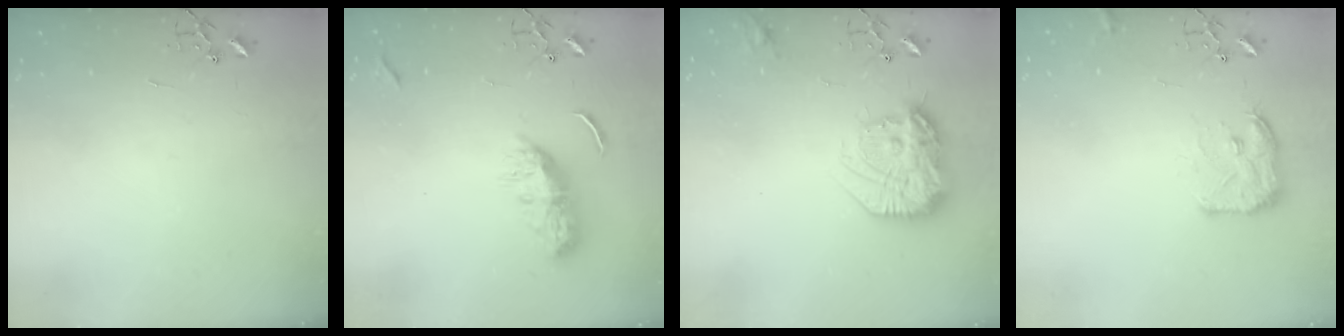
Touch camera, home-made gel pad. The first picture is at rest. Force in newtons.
{"total": 9.6, "press": 9.6, "slide": 0.5}
{"total": 22.2, "press": 22.1, "slide": 1.5}
{"total": 10.8, "press": 10.8, "slide": 0.5}